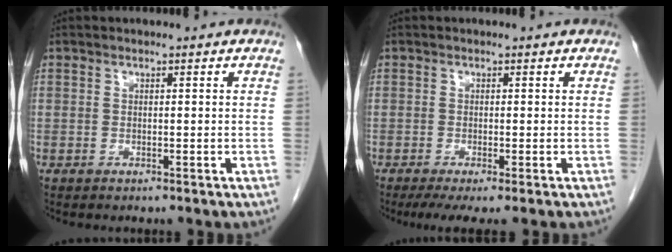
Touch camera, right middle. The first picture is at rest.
{"total": 4.4, "force": [-2.9, 0.5, 3.3], "torque": [-0.049, -0.014, -0.047]}